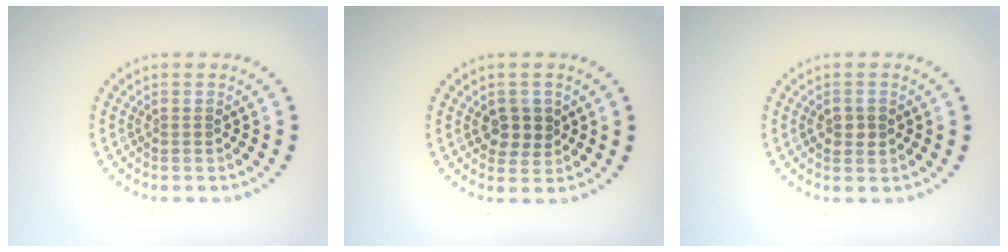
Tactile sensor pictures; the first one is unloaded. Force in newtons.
{"total": 2.4, "press": 2.3, "slide": 0.7}
{"total": 1.6, "press": 1.6, "slide": 0.2}